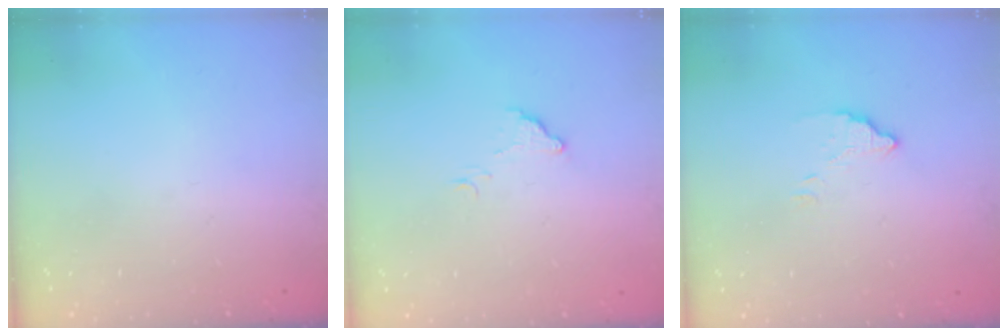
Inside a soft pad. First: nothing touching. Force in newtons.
{"total": 4.9, "press": 4.9, "slide": 0.1}
{"total": 2.4, "press": 2.4, "slide": 0.0}